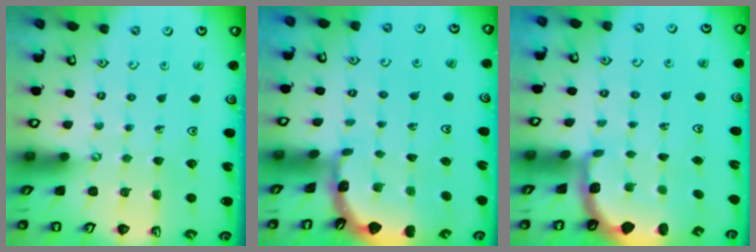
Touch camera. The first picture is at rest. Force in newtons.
{"total": 1.8, "press": 1.8, "slide": 0.1}
{"total": 2.4, "press": 1.6, "slide": 1.8}